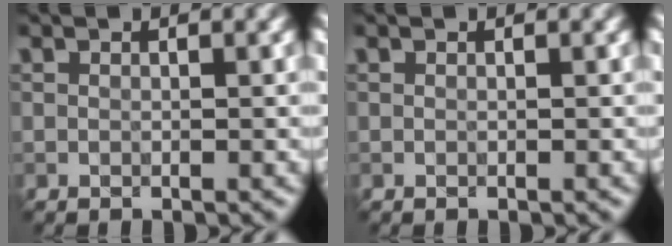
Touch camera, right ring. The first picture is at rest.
{"total": 0.0}